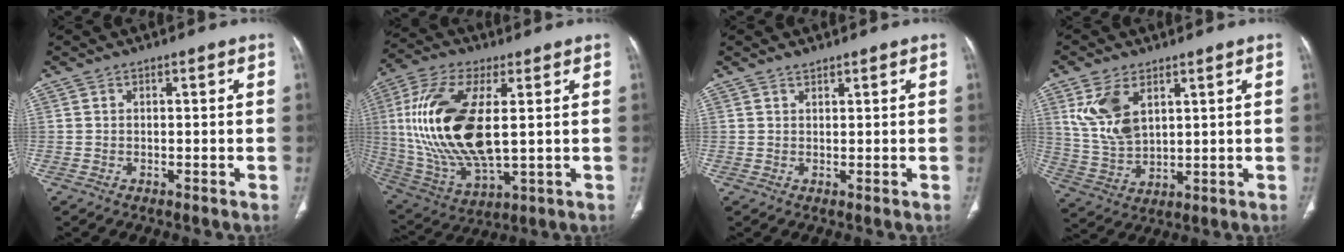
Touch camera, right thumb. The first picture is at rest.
{"total": 21.9, "force": [2.4, 9.7, 19.5], "torque": [-0.415, -0.017, 0.054]}
{"total": 1.2, "force": [1.1, 0.5, 0.2], "torque": [0.001, -0.009, 0.016]}
{"total": 10.1, "force": [4.4, 5.7, 7.2], "torque": [-0.138, -0.014, 0.100]}